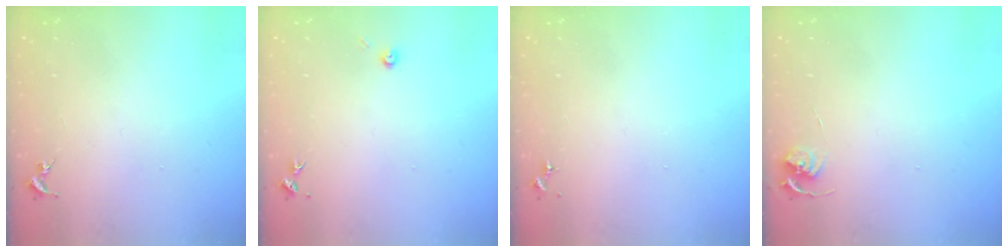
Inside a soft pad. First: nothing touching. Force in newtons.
{"total": 3.9, "press": 3.9, "slide": 0.5}
{"total": 0.0}
{"total": 5.3, "press": 5.2, "slide": 0.6}